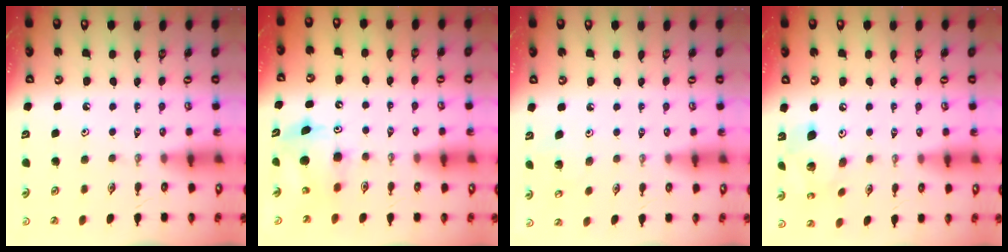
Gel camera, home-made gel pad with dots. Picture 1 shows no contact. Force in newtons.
{"total": 8.0, "press": 8.0, "slide": 0.4}
{"total": 6.0, "press": 6.0, "slide": 0.3}
{"total": 13.7, "press": 13.6, "slide": 1.7}